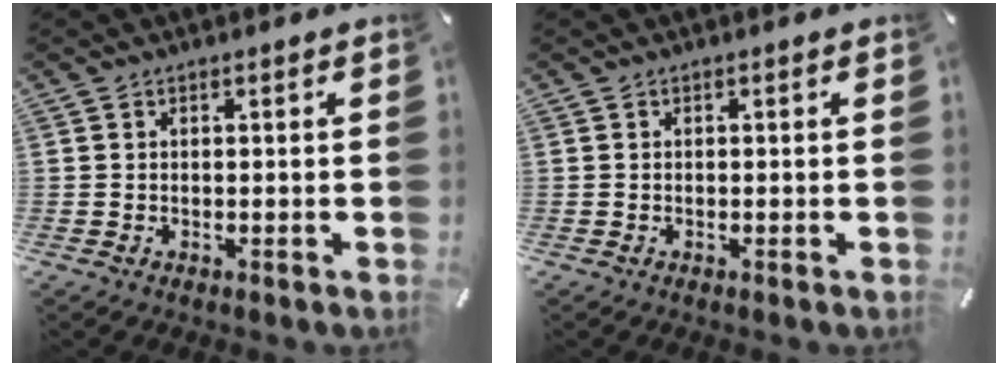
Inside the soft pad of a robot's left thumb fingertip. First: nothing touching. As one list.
[{"total": 0.0}]